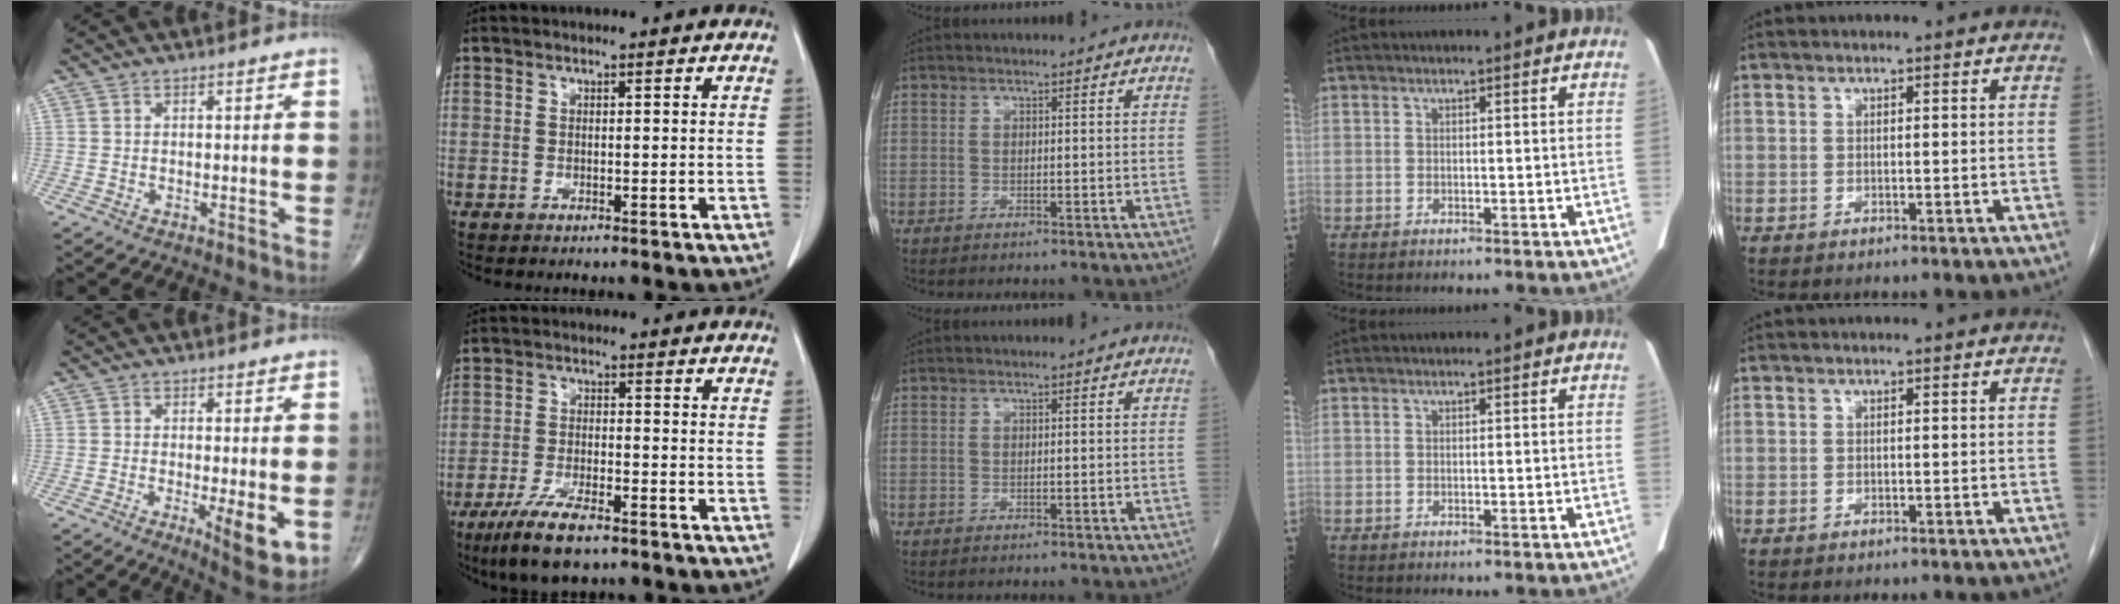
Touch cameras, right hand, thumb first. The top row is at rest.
{"thumb": {"total": 7.7, "force": [-1.8, 2.2, 7.2], "torque": [-0.104, -0.022, -0.024]}, "index": {"total": 8.4, "force": [-6.0, 1.8, 5.7], "torque": [-0.107, -0.016, -0.104]}}